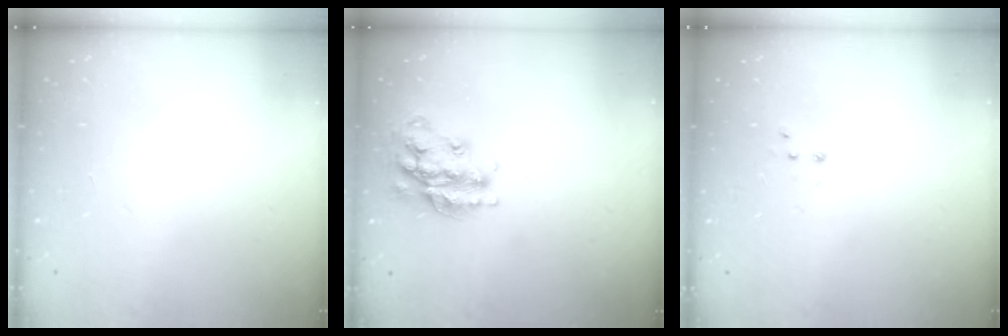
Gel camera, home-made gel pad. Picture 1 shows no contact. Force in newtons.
{"total": 15.2, "press": 15.2, "slide": 0.8}
{"total": 3.0, "press": 2.9, "slide": 0.7}